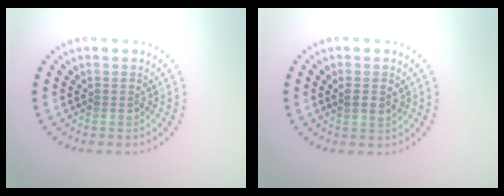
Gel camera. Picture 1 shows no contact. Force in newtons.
{"total": 1.8, "press": 1.8, "slide": 0.5}